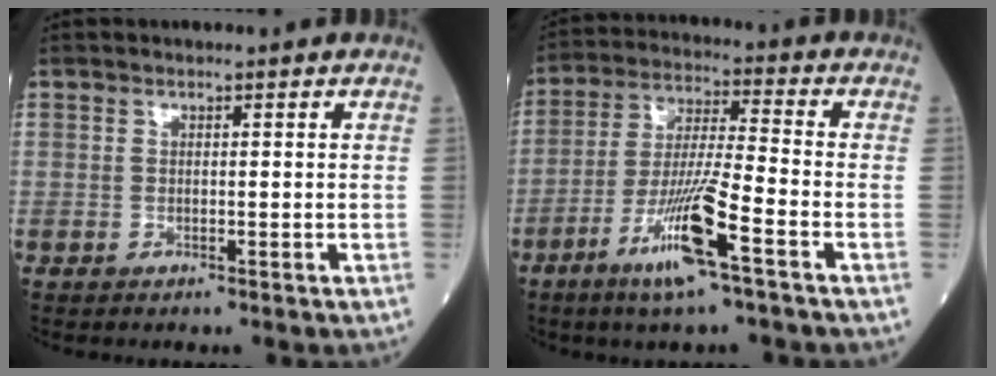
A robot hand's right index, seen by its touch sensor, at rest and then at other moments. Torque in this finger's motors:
{"motor_torque": [1.59, -0.55, 0.92, 0.21]}